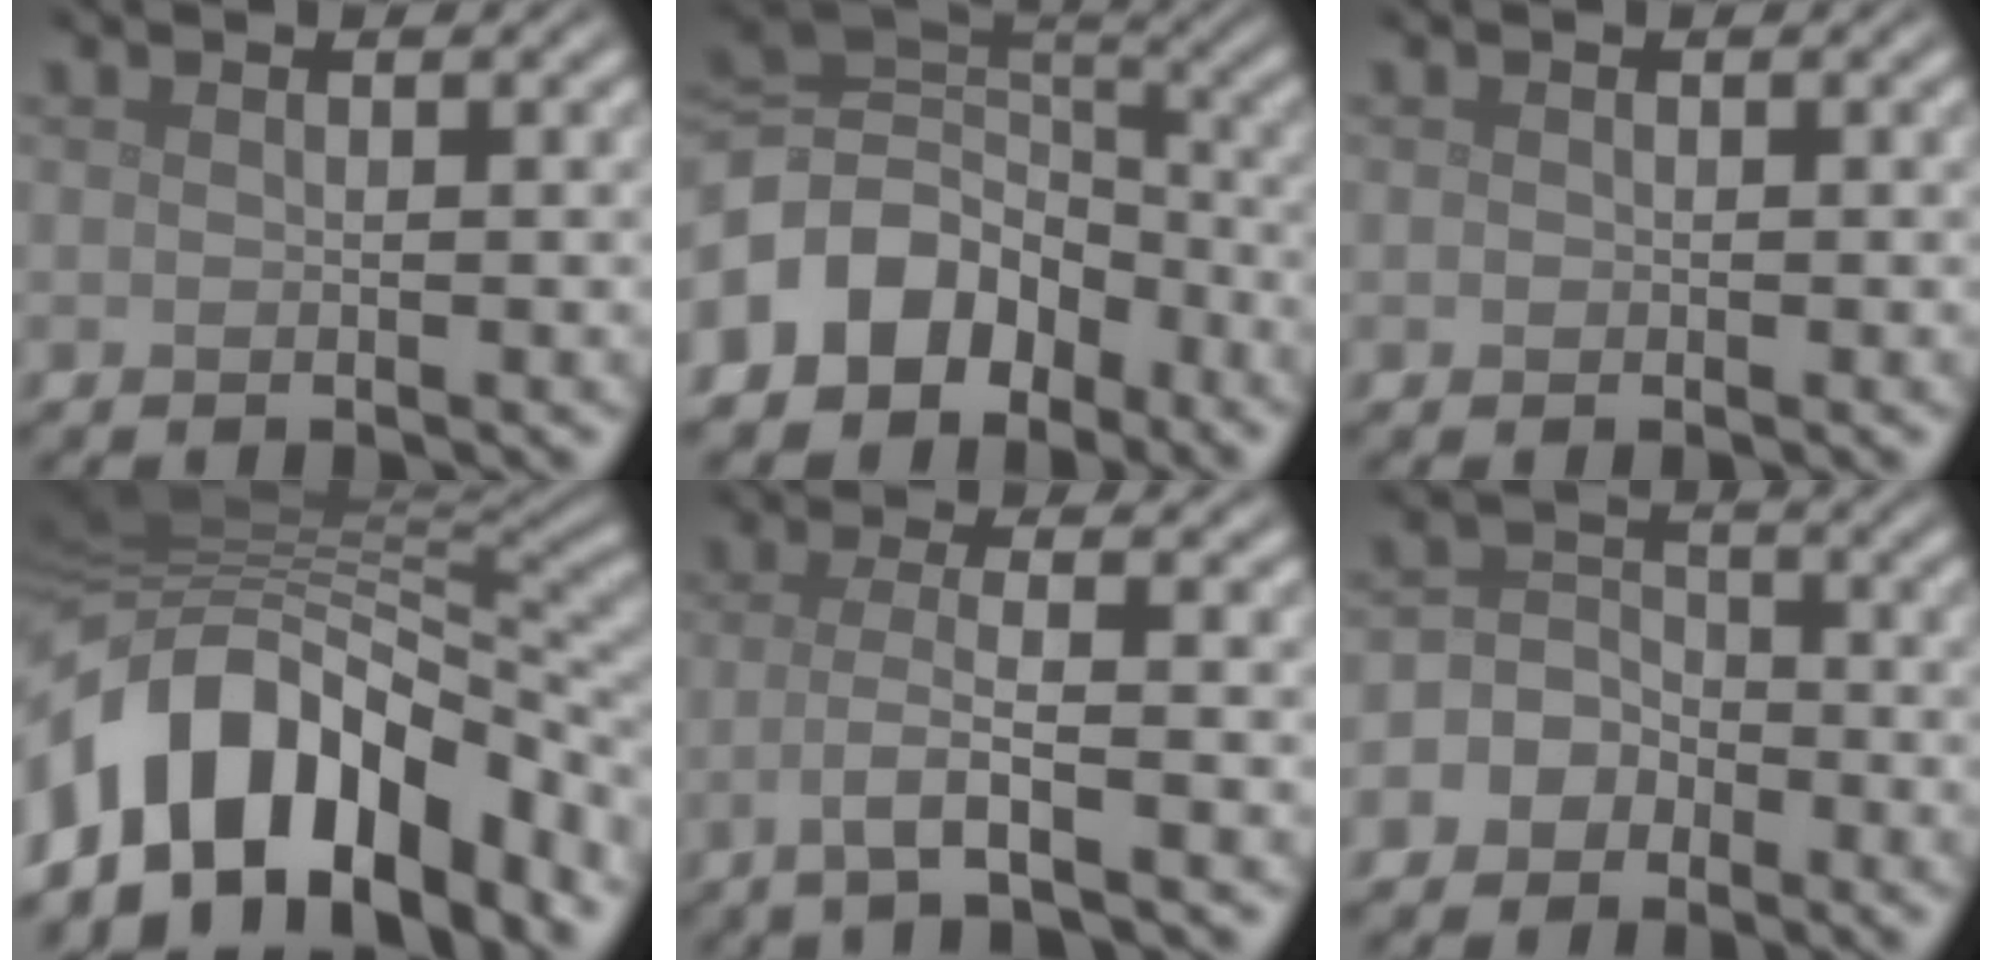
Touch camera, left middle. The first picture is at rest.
{"total": 9.3, "force": [-4.6, 7.0, 4.0], "torque": [-0.073, 0.005, -0.101]}
{"total": 0.0}
{"total": 13.7, "force": [-6.2, 8.1, 9.2], "torque": [-0.156, 0.017, -0.114]}
{"total": 3.4, "force": [-1.2, 0.7, 3.2], "torque": [-0.058, -0.002, -0.032]}
{"total": 5.1, "force": [-2.4, 4.3, 1.1], "torque": [0.003, 0.010, -0.065]}